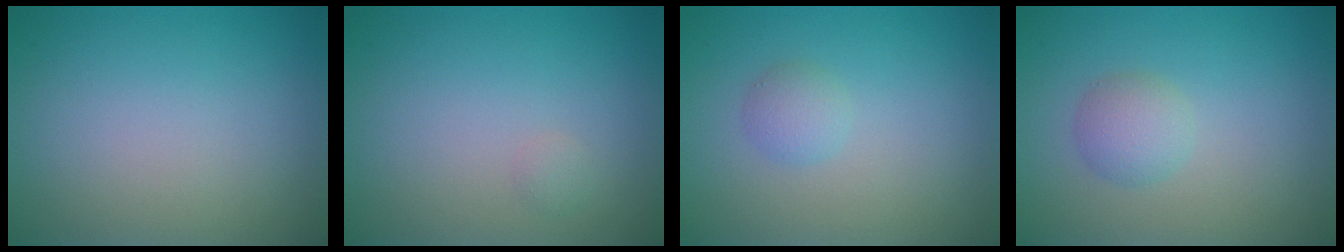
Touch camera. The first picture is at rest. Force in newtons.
{"total": 0.5, "press": 0.5, "slide": 0.0}
{"total": 1.4, "press": 1.4, "slide": 0.0}
{"total": 2.0, "press": 2.0, "slide": 0.0}